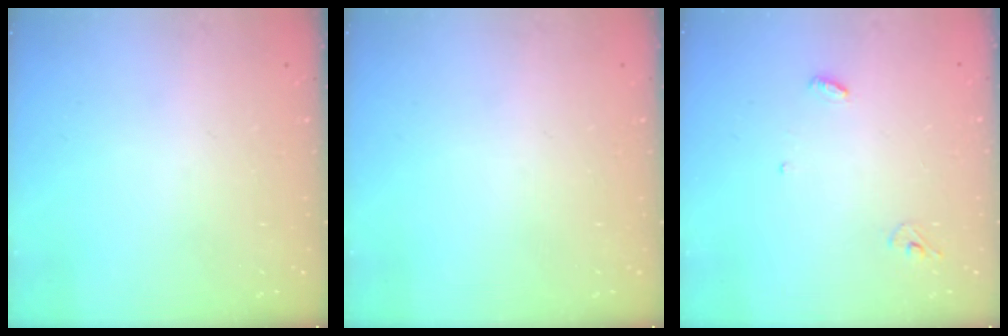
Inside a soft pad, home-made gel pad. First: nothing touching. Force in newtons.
{"total": 0.0}
{"total": 3.7, "press": 3.6, "slide": 0.3}